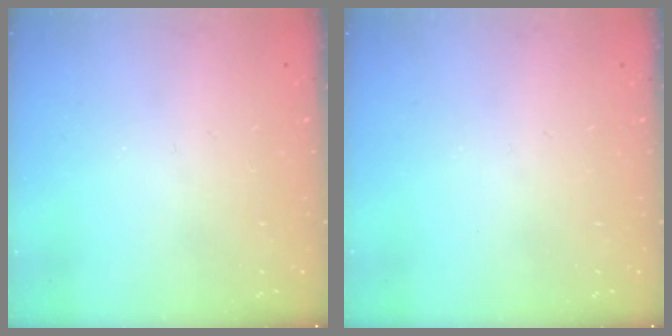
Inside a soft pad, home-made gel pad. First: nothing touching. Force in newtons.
{"total": 0.0}